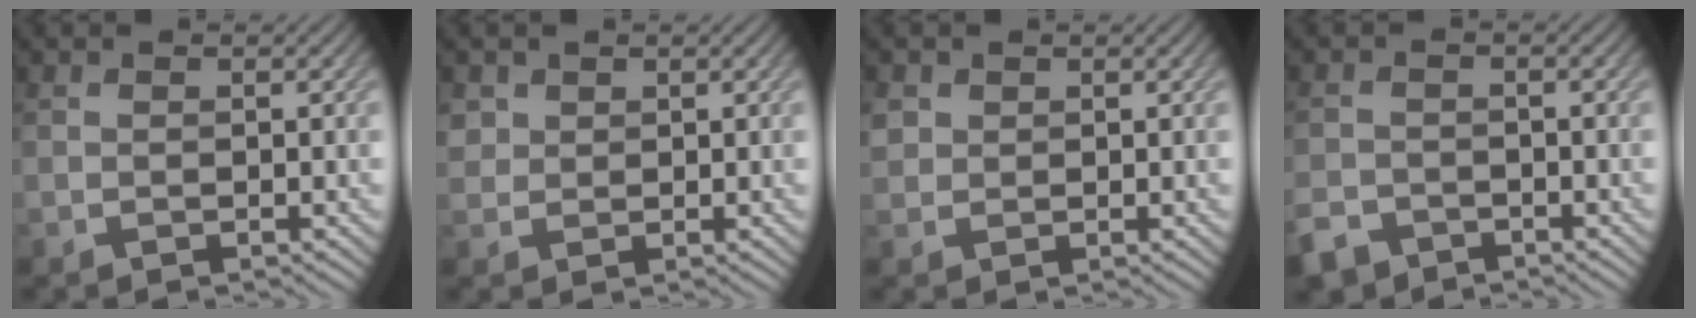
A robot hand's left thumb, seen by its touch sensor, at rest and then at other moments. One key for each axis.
{"total": 1.9, "fx": 1.1, "fy": 1.5, "fz": 0.3, "tx": -0.010, "ty": -0.001, "tz": 0.021}
{"total": 1.9, "fx": 0.9, "fy": 1.6, "fz": 0.5, "tx": -0.015, "ty": 0.000, "tz": 0.017}
{"total": 3.5, "fx": -2.8, "fy": 1.8, "fz": 1.0, "tx": -0.024, "ty": -0.008, "tz": -0.060}